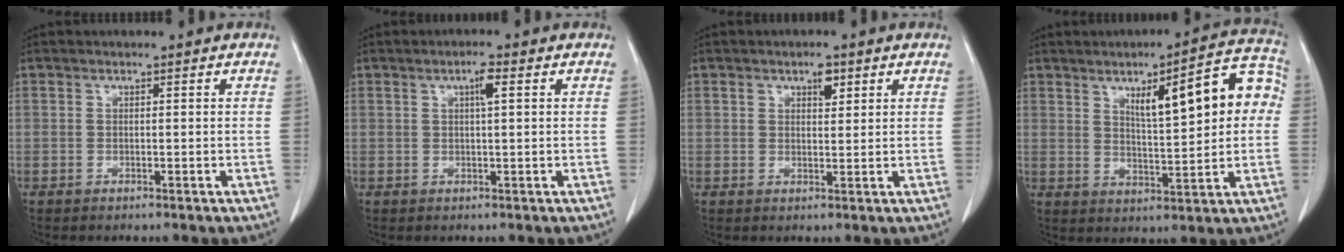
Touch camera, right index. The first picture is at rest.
{"total": 2.3, "force": [0.8, 0.2, 2.2], "torque": [-0.037, 0.002, 0.013]}
{"total": 2.5, "force": [1.4, 1.1, 1.7], "torque": [-0.026, 0.001, 0.023]}
{"total": 13.2, "force": [3.2, 3.1, 12.4], "torque": [-0.166, 0.030, 0.046]}